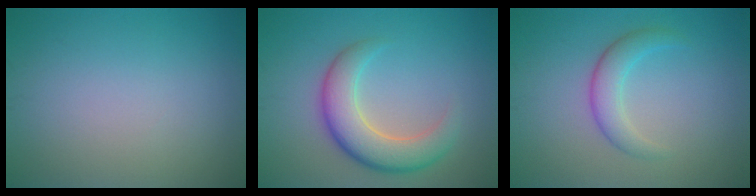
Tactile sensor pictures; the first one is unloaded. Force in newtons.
{"total": 5.8, "press": 5.8, "slide": 0.4}
{"total": 2.8, "press": 2.8, "slide": 0.1}